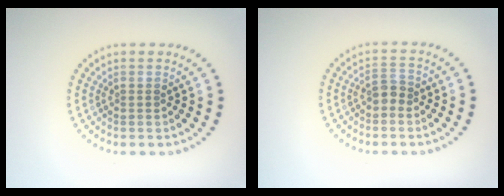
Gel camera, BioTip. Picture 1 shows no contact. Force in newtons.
{"total": 1.4, "press": 1.3, "slide": 0.7}